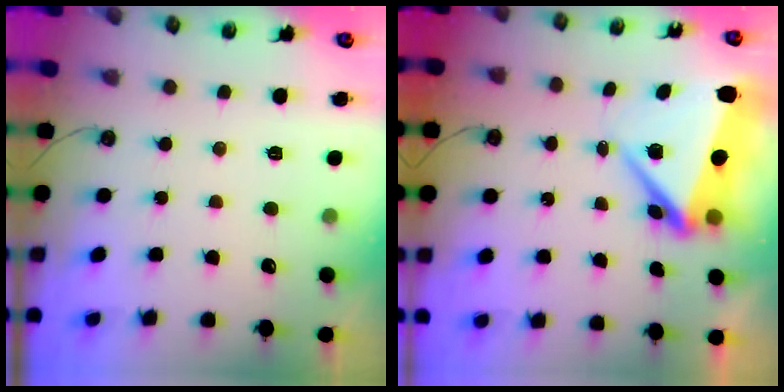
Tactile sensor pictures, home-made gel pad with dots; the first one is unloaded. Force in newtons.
{"total": 7.9, "press": 7.7, "slide": 1.8}